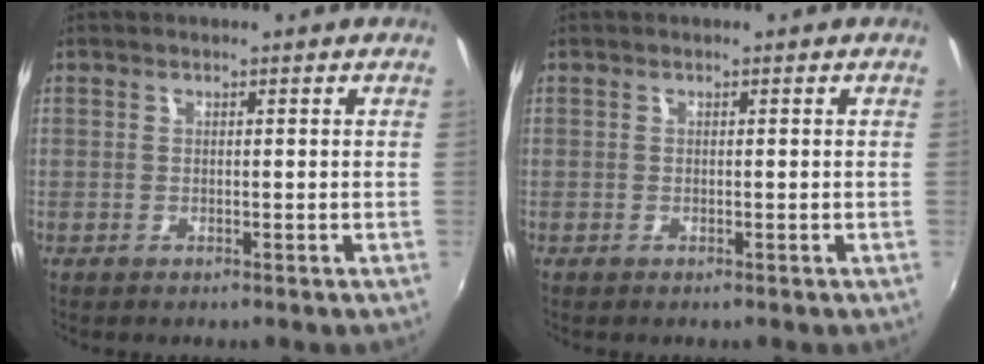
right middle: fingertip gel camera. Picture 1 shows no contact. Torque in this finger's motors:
{"motor_torque": [-0.18, -0.01, -0.02, 0.01]}